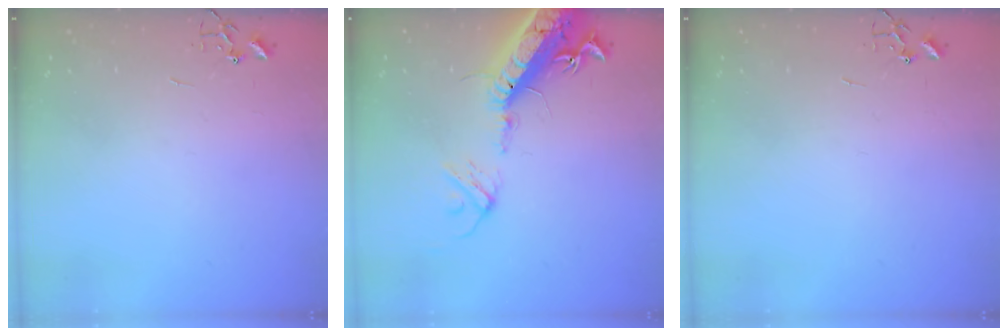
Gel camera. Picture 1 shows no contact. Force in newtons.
{"total": 20.7, "press": 20.1, "slide": 4.8}
{"total": 0.0}